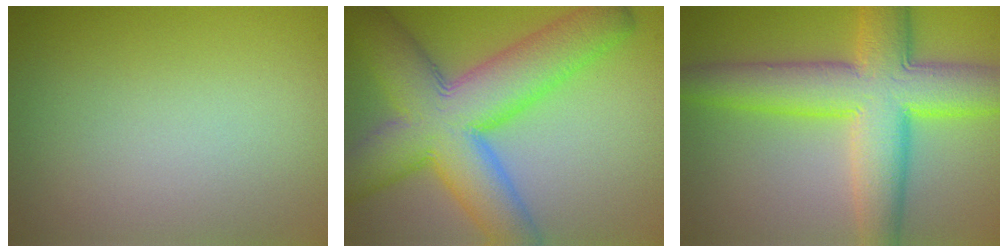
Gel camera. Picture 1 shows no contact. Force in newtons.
{"total": 12.1, "press": 12.1, "slide": 0.4}
{"total": 9.8, "press": 9.8, "slide": 0.1}